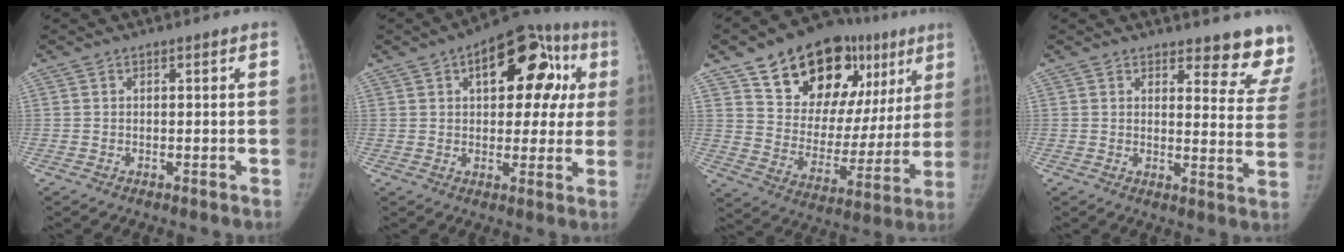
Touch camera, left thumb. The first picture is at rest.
{"total": 18.4, "force": [5.9, 10.3, 14.1], "torque": [-0.123, 0.027, 0.068]}
{"total": 26.6, "force": [14.5, 15.5, 16.1], "torque": [-0.182, -0.015, 0.231]}
{"total": 11.1, "force": [10.3, 3.1, 2.9], "torque": [0.014, -0.090, 0.093]}